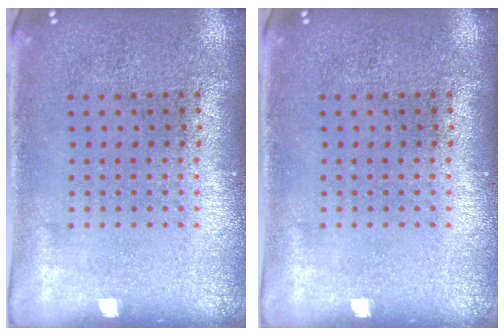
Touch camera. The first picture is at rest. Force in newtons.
{"total": 0.0}